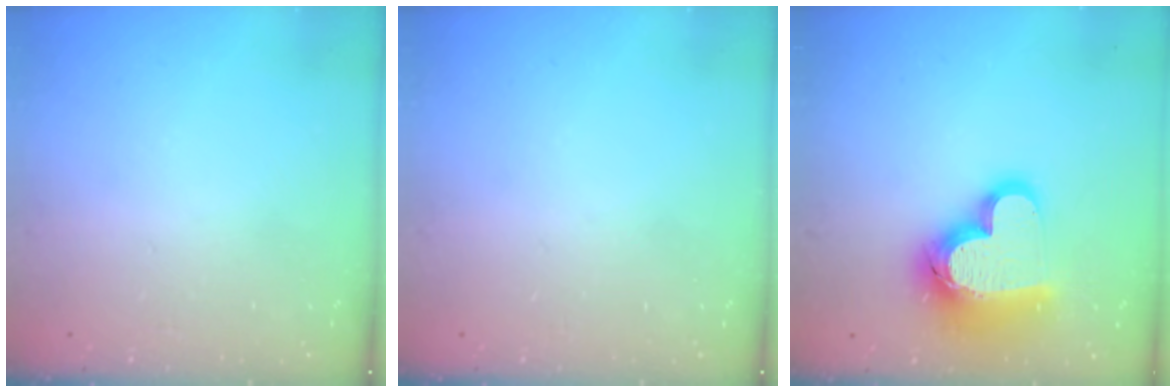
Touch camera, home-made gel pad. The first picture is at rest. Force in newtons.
{"total": 0.0}
{"total": 18.9, "press": 18.7, "slide": 2.7}